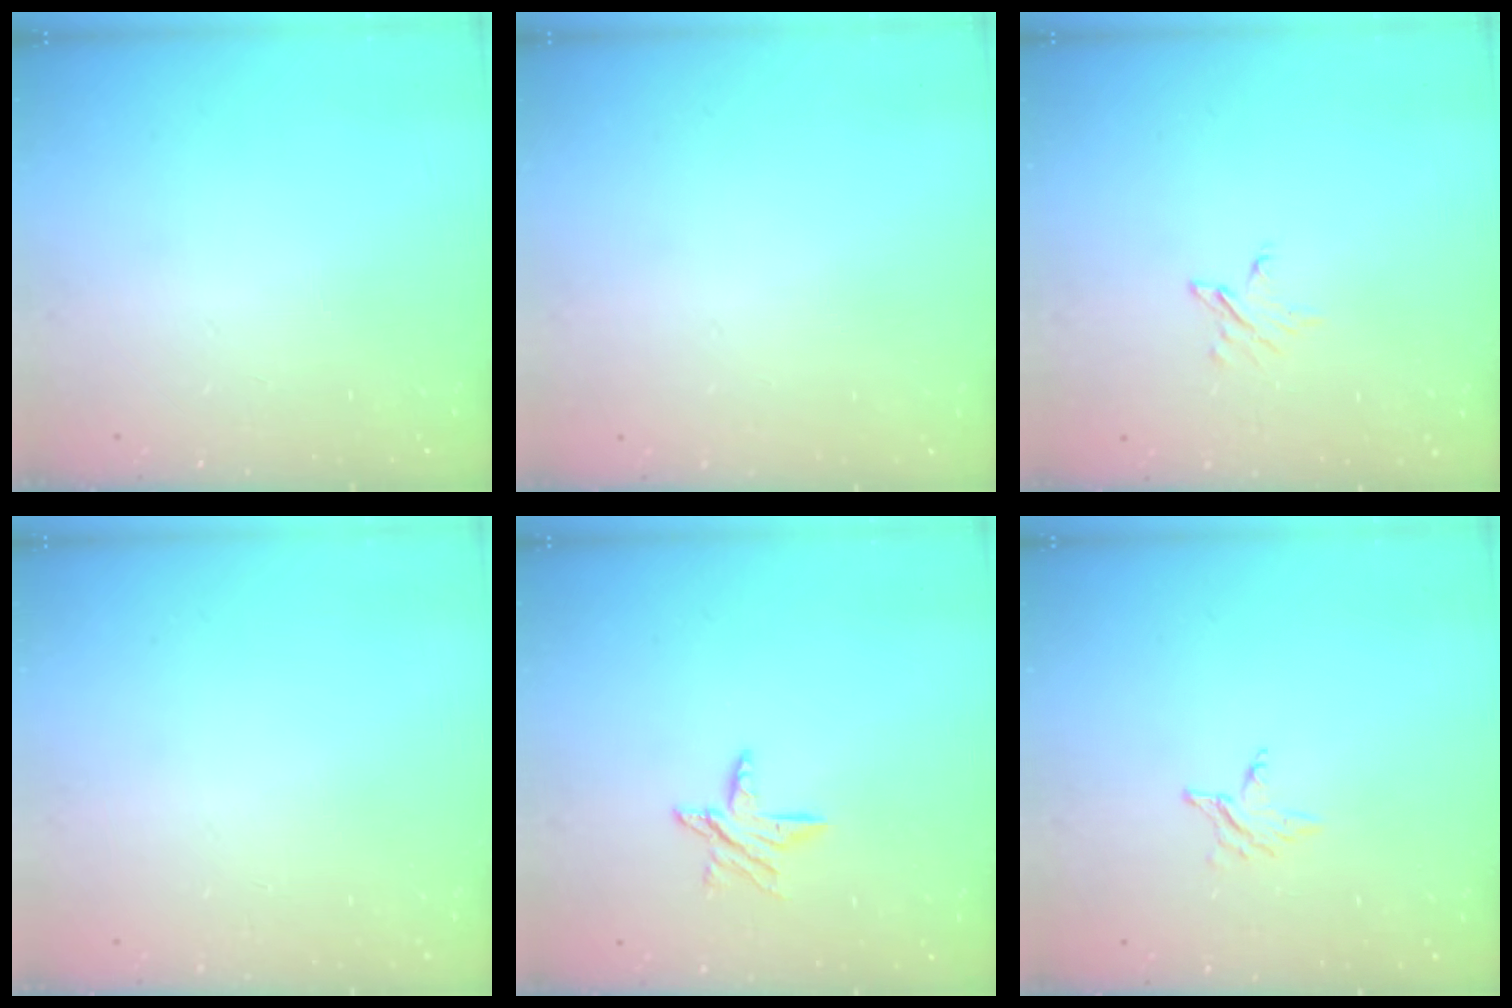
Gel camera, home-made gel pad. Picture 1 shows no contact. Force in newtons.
{"total": 0.0}
{"total": 4.0, "press": 4.0, "slide": 0.5}
{"total": 0.0}
{"total": 6.3, "press": 6.3, "slide": 0.4}
{"total": 2.9, "press": 2.9, "slide": 0.3}